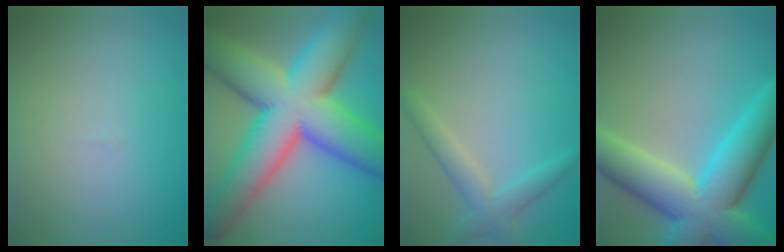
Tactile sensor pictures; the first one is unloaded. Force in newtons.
{"total": 16.3, "press": 16.3, "slide": 0.4}
{"total": 2.6, "press": 2.6, "slide": 0.1}
{"total": 11.2, "press": 11.2, "slide": 0.6}